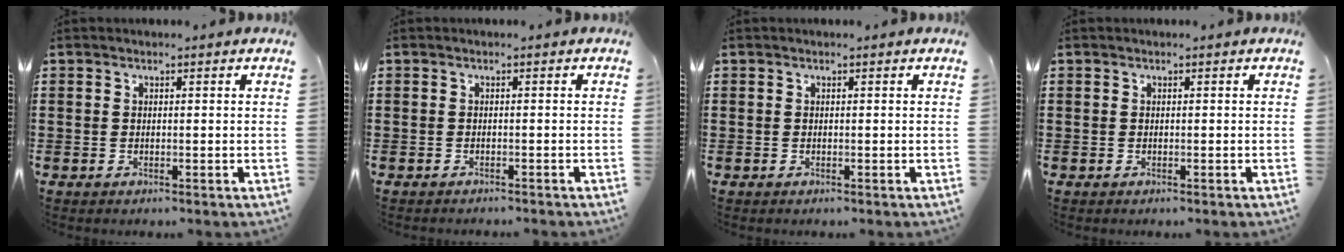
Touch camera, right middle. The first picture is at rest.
{"total": 0.5, "force": [-0.5, 0.0, 0.0], "torque": [-0.003, -0.001, -0.010]}
{"total": 0.0}
{"total": 0.0}